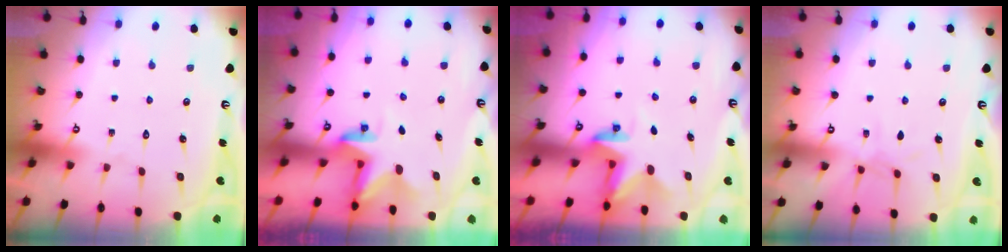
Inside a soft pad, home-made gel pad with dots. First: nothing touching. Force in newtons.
{"total": 2.8, "press": 2.8, "slide": 0.3}
{"total": 2.8, "press": 2.8, "slide": 0.2}
{"total": 4.9, "press": 4.9, "slide": 0.5}